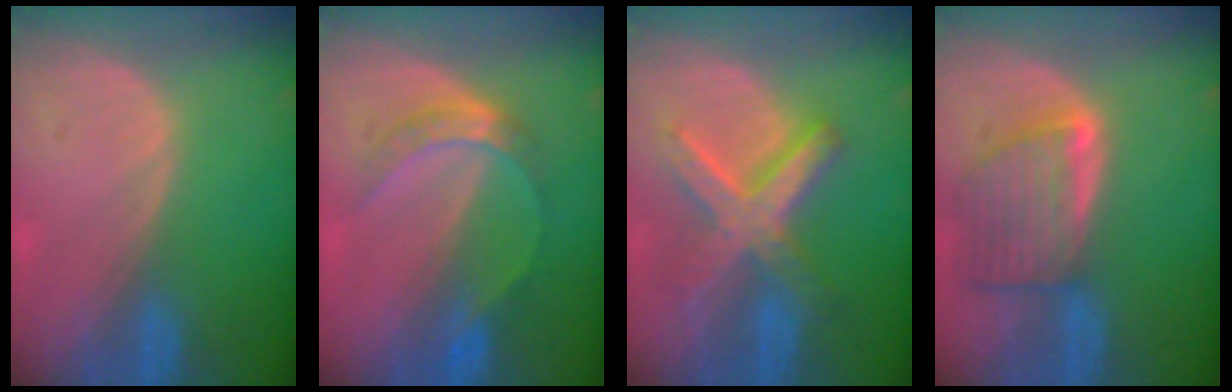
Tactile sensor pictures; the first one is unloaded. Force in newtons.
{"total": 5.0, "press": 4.8, "slide": 1.4}
{"total": 8.8, "press": 8.8, "slide": 0.7}
{"total": 8.1, "press": 7.3, "slide": 3.5}